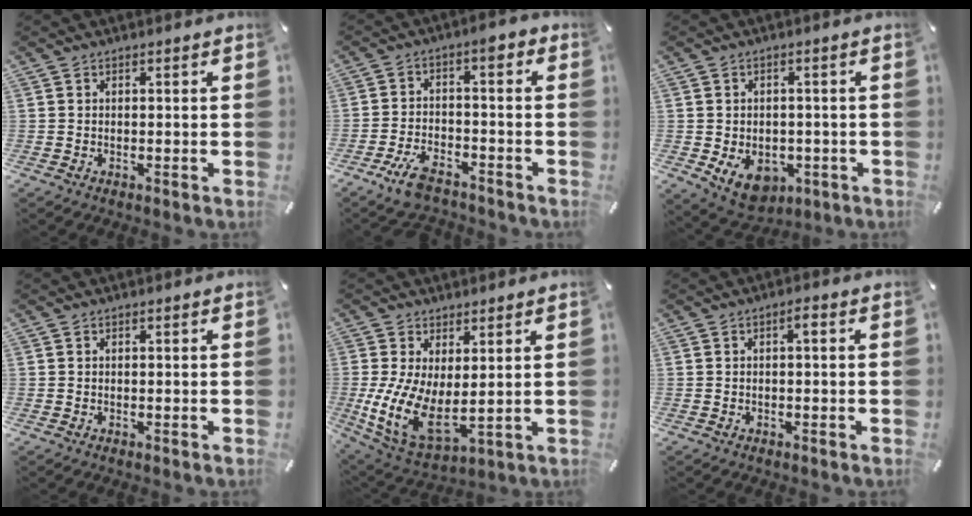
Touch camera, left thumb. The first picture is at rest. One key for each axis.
{"total": 9.3, "fx": -5.1, "fy": 4.7, "fz": 6.2, "tx": -0.119, "ty": 0.028, "tz": -0.096}
{"total": 7.8, "fx": -2.6, "fy": 6.1, "fz": 4.1, "tx": -0.066, "ty": 0.009, "tz": -0.047}
{"total": 0.0}
{"total": 11.6, "fx": 1.3, "fy": 6.2, "fz": 9.6, "tx": -0.199, "ty": -0.033, "tz": 0.033}
{"total": 1.7, "fx": -0.1, "fy": 0.3, "fz": 1.7, "tx": -0.033, "ty": 0.005, "tz": -0.004}